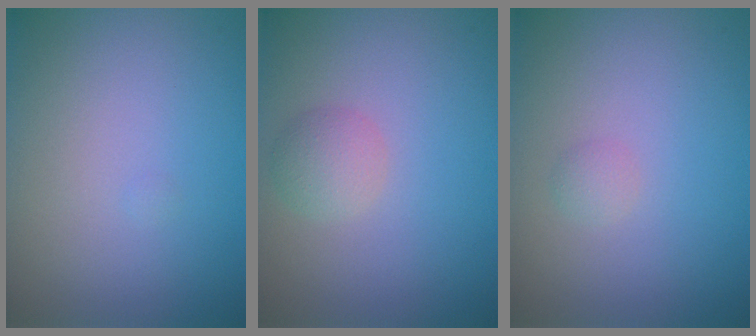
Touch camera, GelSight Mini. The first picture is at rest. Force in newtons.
{"total": 1.9, "press": 1.9, "slide": 0.1}
{"total": 0.7, "press": 0.7, "slide": 0.0}